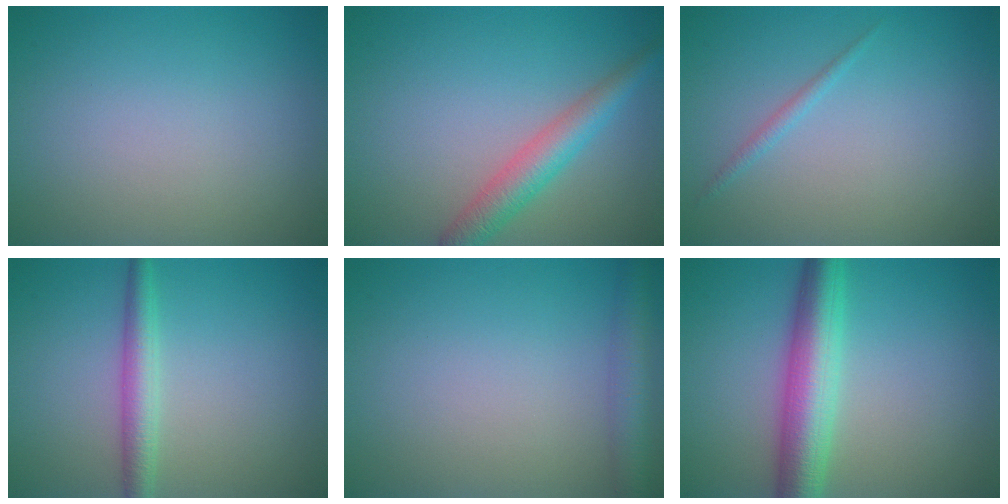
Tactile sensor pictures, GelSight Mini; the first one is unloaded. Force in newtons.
{"total": 3.6, "press": 3.6, "slide": 0.1}
{"total": 0.8, "press": 0.8, "slide": 0.1}
{"total": 2.7, "press": 2.7, "slide": 0.0}
{"total": 3.4, "press": 3.3, "slide": 0.2}
{"total": 6.2, "press": 6.2, "slide": 0.1}